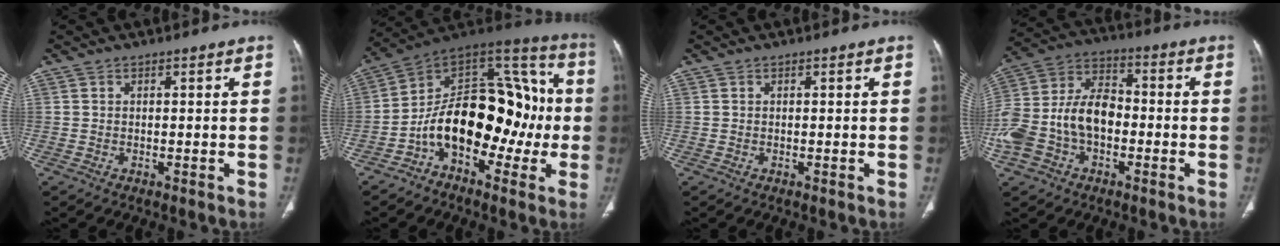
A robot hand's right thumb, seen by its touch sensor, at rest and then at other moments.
{"total": 22.4, "force": [-4.2, 13.5, 17.4], "torque": [-0.228, 0.083, -0.070]}
{"total": 0.0}
{"total": 16.8, "force": [-3.6, 11.1, 12.1], "torque": [-0.248, 0.045, -0.071]}